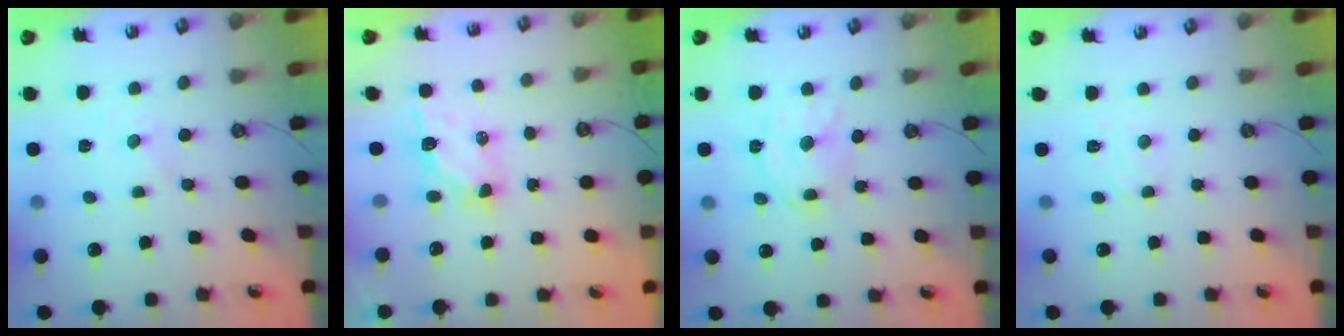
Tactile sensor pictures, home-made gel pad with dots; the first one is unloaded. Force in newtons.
{"total": 5.5, "press": 5.5, "slide": 0.3}
{"total": 11.9, "press": 11.9, "slide": 0.8}
{"total": 2.8, "press": 2.7, "slide": 0.6}